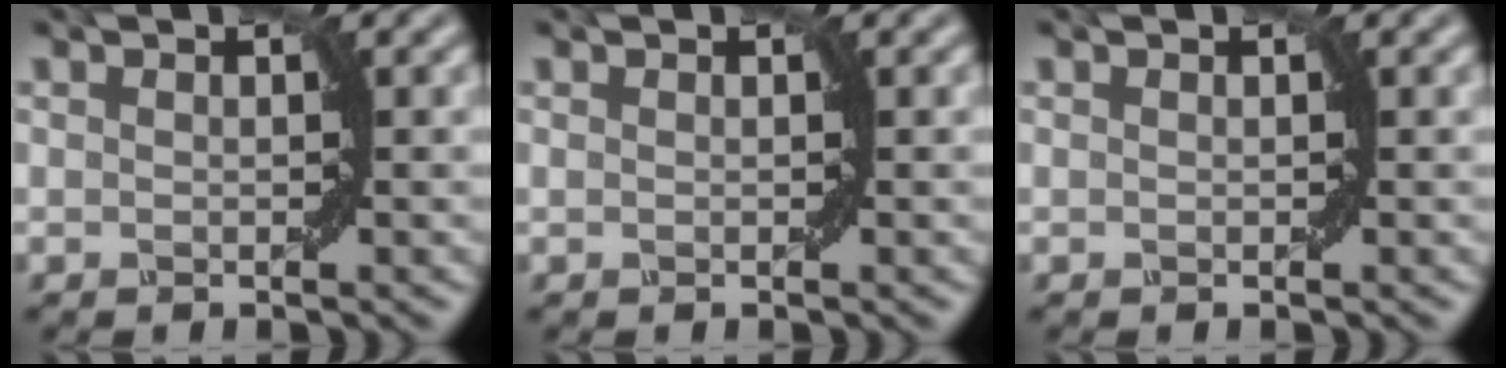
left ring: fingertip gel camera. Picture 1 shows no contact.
{"total": 0.0}
{"total": 0.0}